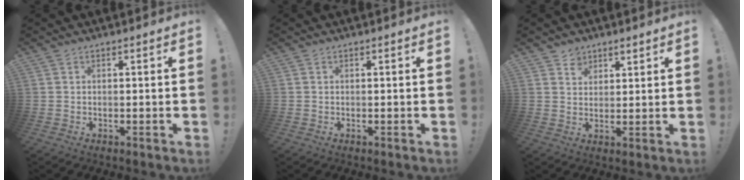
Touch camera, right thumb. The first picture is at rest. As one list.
[{"total": 0.0}, {"total": 3.6, "force": [2.7, 2.4, 0.4], "torque": [0.002, -0.017, 0.047]}]